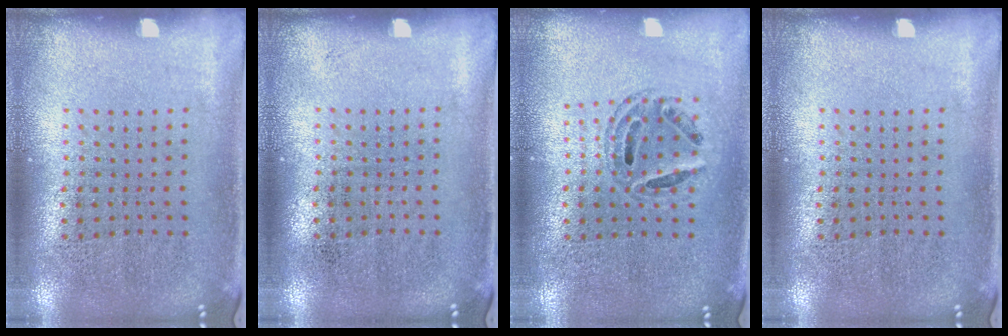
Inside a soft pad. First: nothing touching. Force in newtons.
{"total": 0.0}
{"total": 0.8, "press": 0.8, "slide": 0.2}
{"total": 0.0}